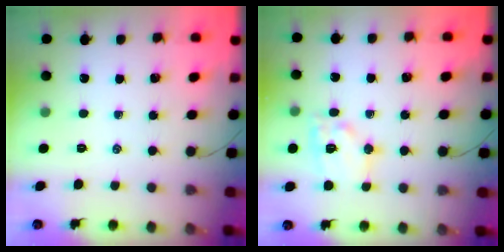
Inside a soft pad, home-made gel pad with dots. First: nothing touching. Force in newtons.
{"total": 12.2, "press": 12.2, "slide": 1.2}